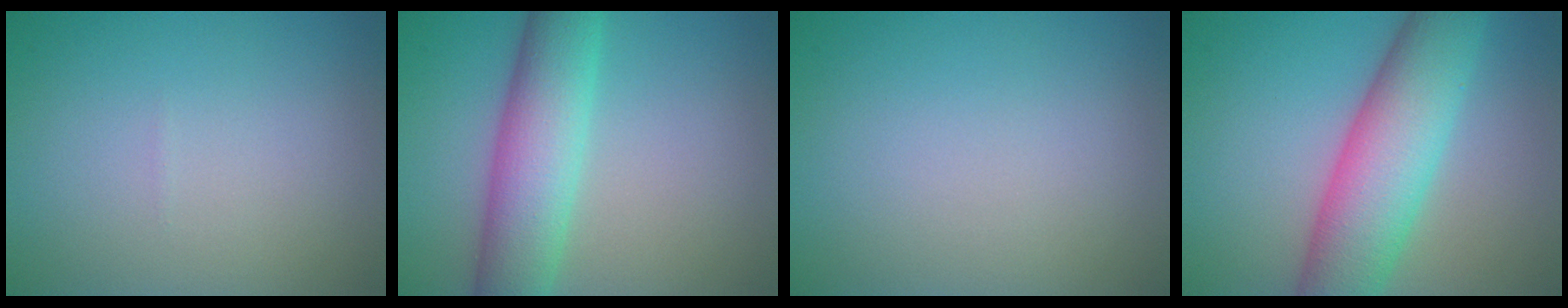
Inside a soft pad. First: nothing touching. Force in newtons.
{"total": 6.8, "press": 6.8, "slide": 0.1}
{"total": 0.0}
{"total": 8.7, "press": 8.7, "slide": 0.3}